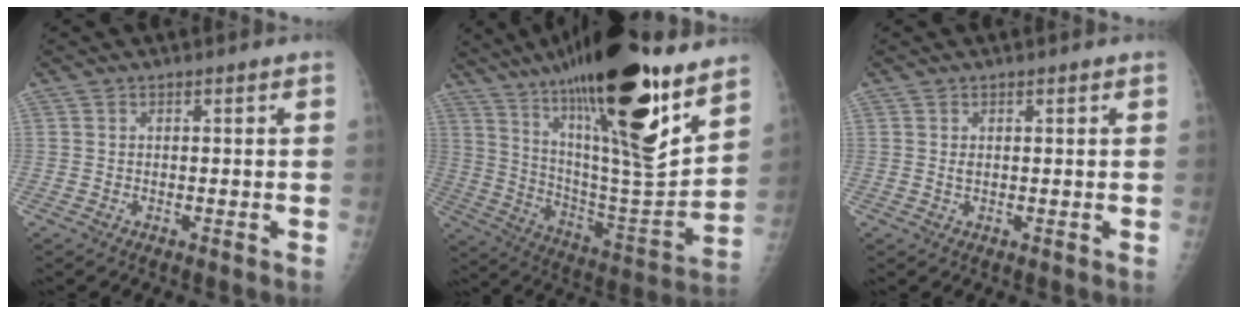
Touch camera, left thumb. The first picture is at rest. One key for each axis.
{"total": 31.8, "fx": 19.8, "fy": 6.7, "fz": 24.0, "tx": -0.381, "ty": -0.063, "tz": 0.334}
{"total": 1.2, "fx": 0.5, "fy": 0.5, "fz": 1.0, "tx": -0.020, "ty": 0.002, "tz": 0.013}